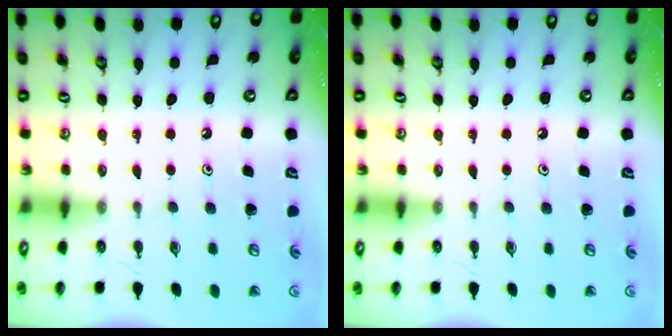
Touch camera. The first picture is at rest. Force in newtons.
{"total": 0.0}